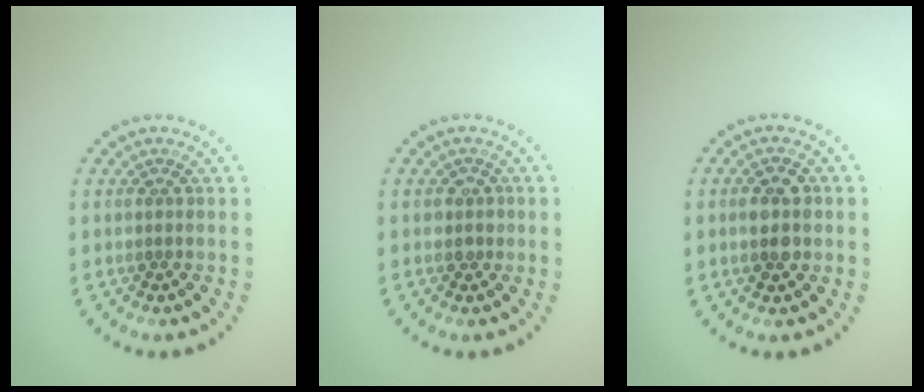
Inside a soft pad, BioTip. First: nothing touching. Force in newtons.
{"total": 1.1, "press": 1.0, "slide": 0.5}
{"total": 2.9, "press": 2.9, "slide": 0.0}